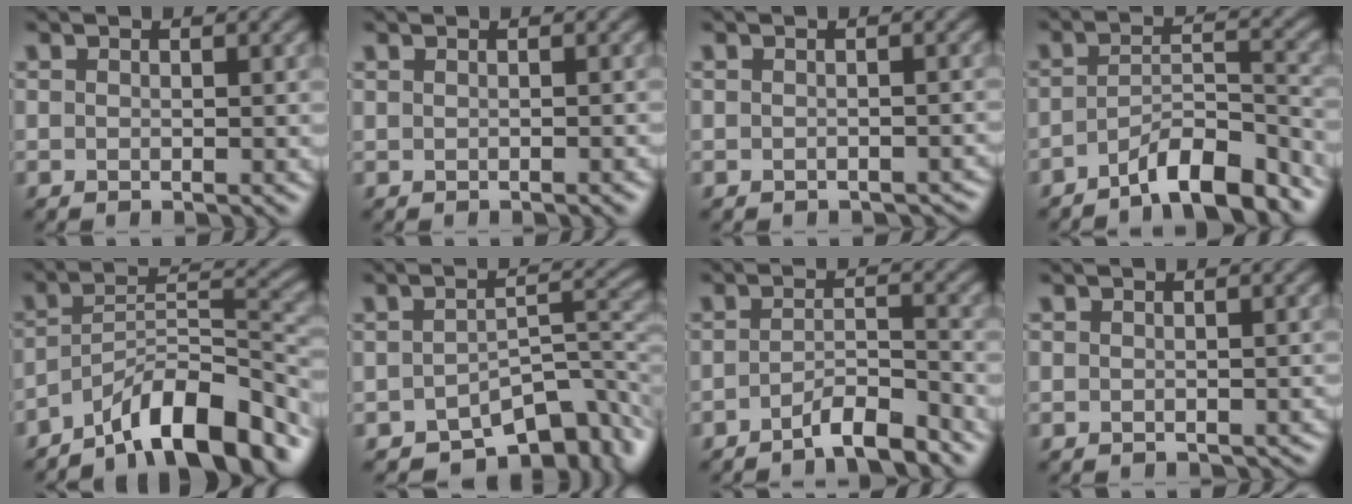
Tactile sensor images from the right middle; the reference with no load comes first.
{"total": 0.6, "force": [-0.1, 0.3, 0.6], "torque": [-0.004, 0.000, -0.006]}
{"total": 1.1, "force": [-0.9, 0.6, 0.3], "torque": [-0.001, -0.007, -0.009]}
{"total": 6.4, "force": [-4.7, 1.5, 4.0], "torque": [-0.061, 0.005, -0.079]}
{"total": 10.6, "force": [-7.7, 3.0, 6.7], "torque": [-0.094, 0.018, -0.141]}
{"total": 7.8, "force": [-5.0, 3.6, 4.8], "torque": [-0.044, -0.006, -0.078]}
{"total": 3.8, "force": [-2.9, 0.6, 2.3], "torque": [-0.036, 0.007, -0.059]}
{"total": 0.9, "force": [-0.5, 0.6, 0.2], "torque": [0.001, -0.005, -0.007]}